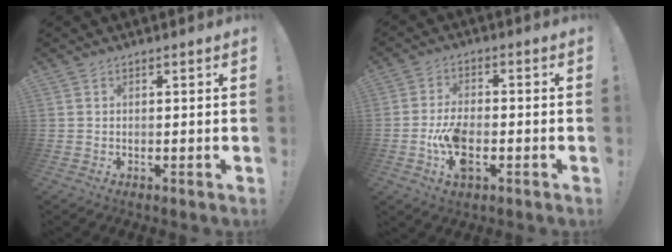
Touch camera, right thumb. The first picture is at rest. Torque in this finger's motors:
{"motor_torque": [1.35, 1.21, 1.00, -0.31, 0.02]}